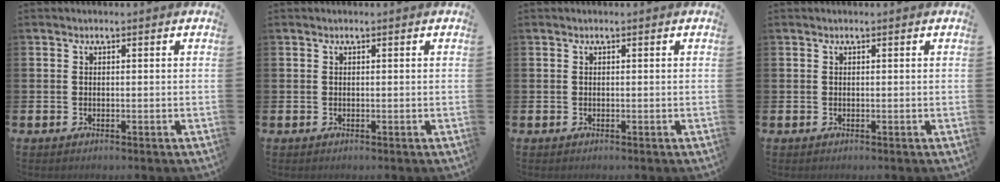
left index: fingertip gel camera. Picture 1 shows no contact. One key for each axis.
{"total": 0.0}
{"total": 0.0}
{"total": 0.0}